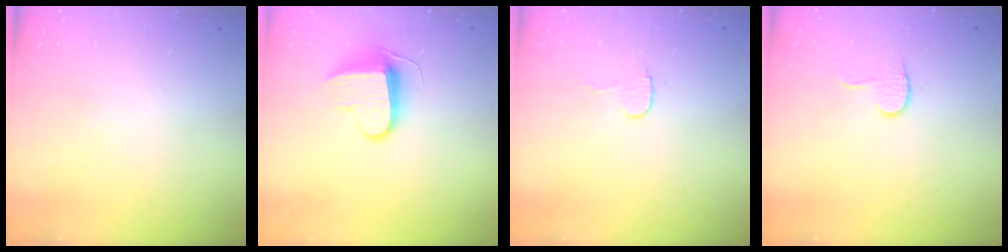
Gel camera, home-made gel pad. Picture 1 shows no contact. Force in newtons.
{"total": 9.2, "press": 9.2, "slide": 0.3}
{"total": 5.0, "press": 5.0, "slide": 0.4}
{"total": 6.3, "press": 6.3, "slide": 0.4}